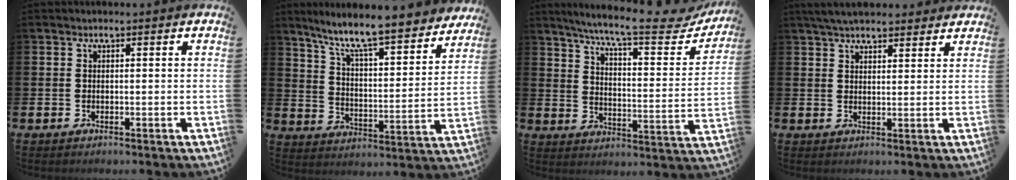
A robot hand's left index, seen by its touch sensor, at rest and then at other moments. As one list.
[{"total": 9.4, "force": [8.5, 0.8, 4.1], "torque": [-0.111, -0.064, 0.139]}, {"total": 9.9, "force": [8.3, 1.2, 5.3], "torque": [-0.109, -0.054, 0.130]}, {"total": 4.6, "force": [4.3, 1.1, 1.2], "torque": [-0.032, -0.010, 0.080]}]